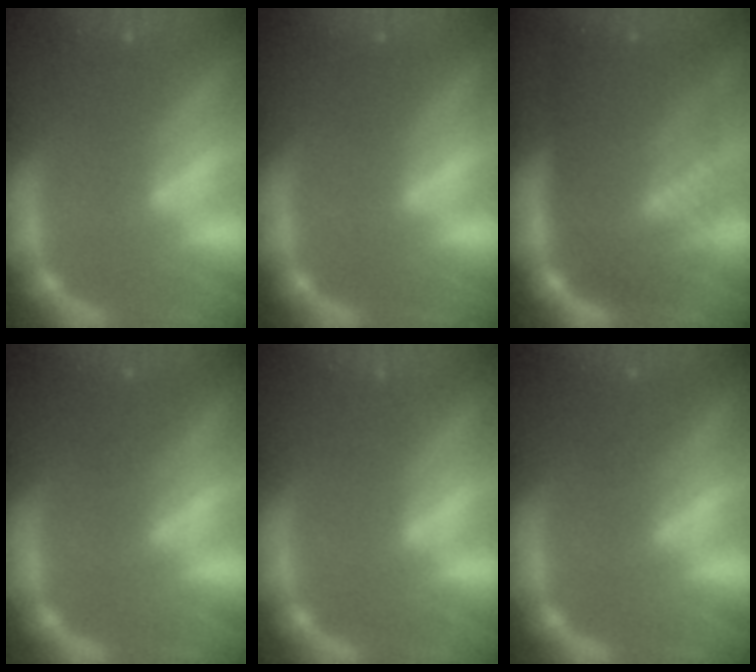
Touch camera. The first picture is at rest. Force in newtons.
{"total": 1.0}
{"total": 10.0}
{"total": 1.9}
{"total": 0.0}
{"total": 1.9}